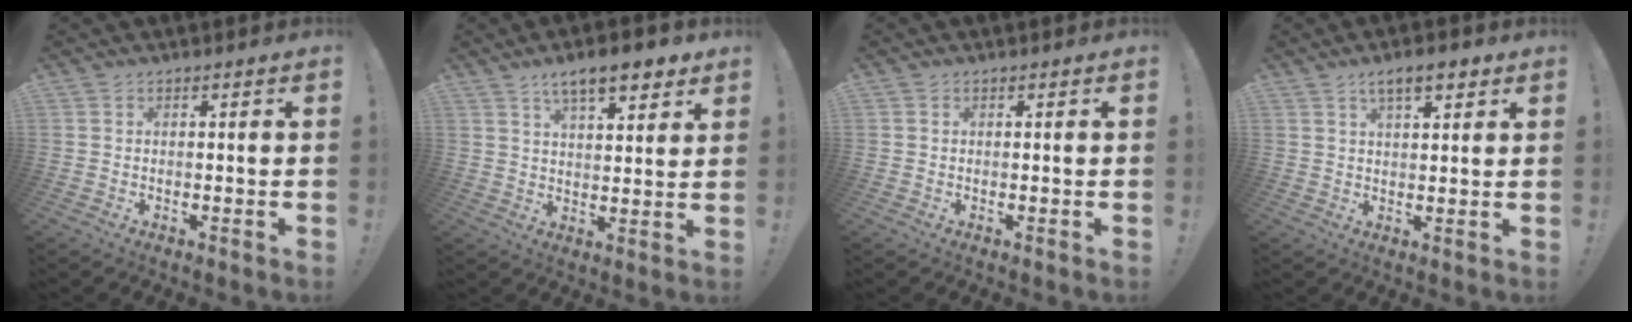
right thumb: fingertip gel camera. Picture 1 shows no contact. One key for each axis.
{"total": 10.2, "fx": 6.6, "fy": 3.4, "fz": 7.0, "tx": -0.098, "ty": -0.035, "tz": 0.111}
{"total": 0.0}
{"total": 6.9, "fx": 4.1, "fy": 2.6, "fz": 4.9, "tx": -0.068, "ty": -0.013, "tz": 0.068}